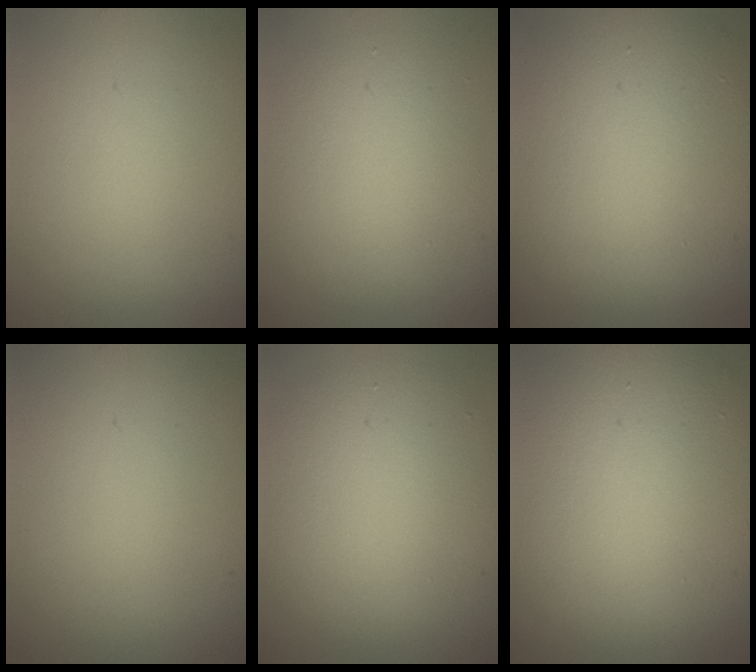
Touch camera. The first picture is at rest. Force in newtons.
{"total": 4.8, "press": 4.8, "slide": 0.1}
{"total": 11.6, "press": 11.5, "slide": 1.2}
{"total": 0.0}
{"total": 7.8, "press": 7.8, "slide": 0.5}
{"total": 12.9, "press": 12.8, "slide": 1.2}